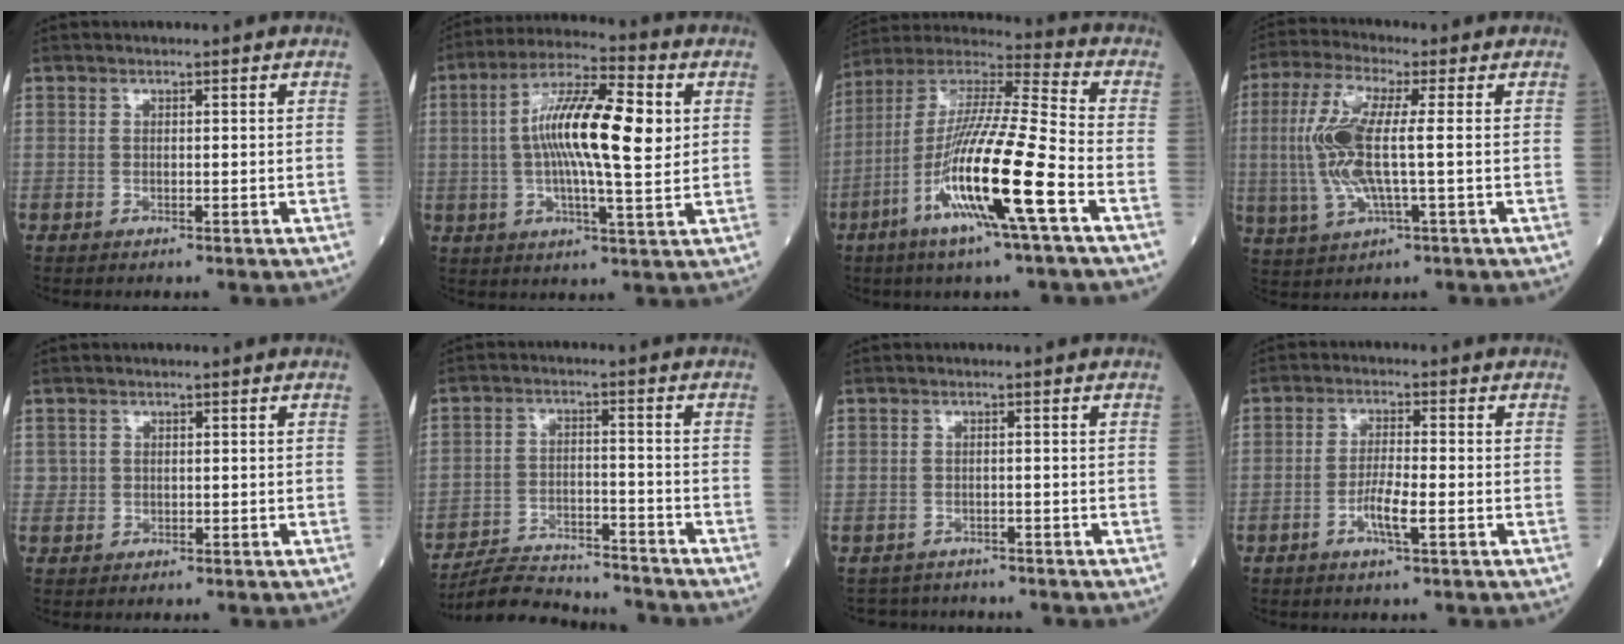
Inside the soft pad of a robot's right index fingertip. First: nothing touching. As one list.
[{"total": 15.0, "force": [2.1, 2.7, 14.6], "torque": [-0.263, 0.019, 0.028]}, {"total": 18.8, "force": [-7.0, 0.1, 17.5], "torque": [-0.353, -0.022, -0.138]}, {"total": 10.7, "force": [0.3, 2.1, 10.5], "torque": [-0.238, 0.009, 0.005]}, {"total": 1.0, "force": [0.2, 0.9, 0.0], "torque": [0.010, 0.002, 0.001]}, {"total": 12.2, "force": [-11.9, 1.3, 2.4], "torque": [-0.032, 0.007, -0.191]}, {"total": 3.3, "force": [-3.0, 1.2, -0.7], "torque": [0.011, 0.000, -0.049]}, {"total": 4.3, "force": [-1.7, 0.3, 3.9], "torque": [-0.076, -0.003, -0.035]}]